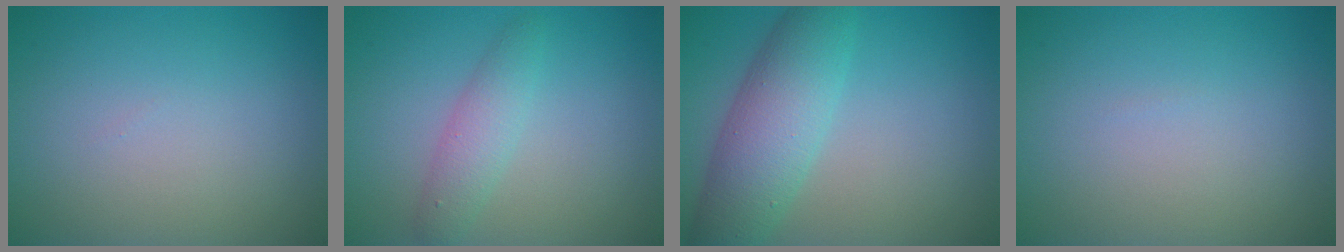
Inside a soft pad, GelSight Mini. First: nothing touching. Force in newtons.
{"total": 2.4, "press": 2.4, "slide": 0.1}
{"total": 6.2, "press": 6.2, "slide": 0.2}
{"total": 0.0}